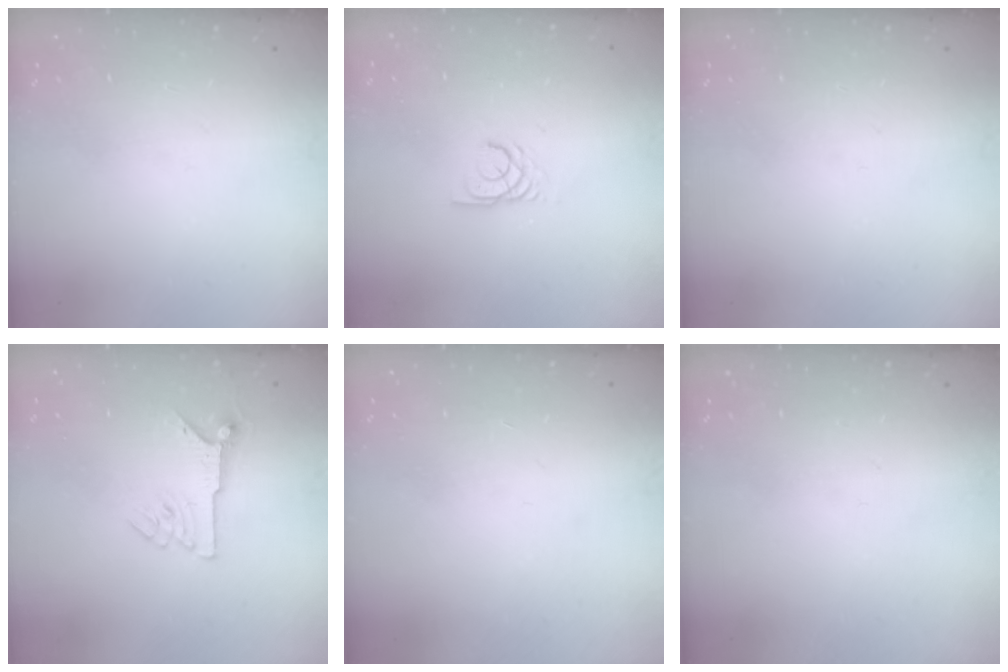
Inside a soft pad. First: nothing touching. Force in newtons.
{"total": 2.7, "press": 2.7, "slide": 0.1}
{"total": 0.0}
{"total": 6.9, "press": 6.9, "slide": 0.3}
{"total": 0.9, "press": 0.8, "slide": 0.2}
{"total": 0.0}